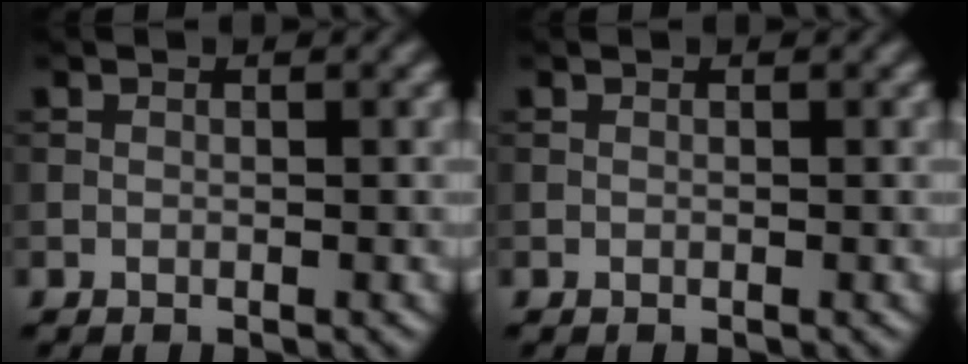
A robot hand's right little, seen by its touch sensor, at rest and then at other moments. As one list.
[{"total": 0.0}]